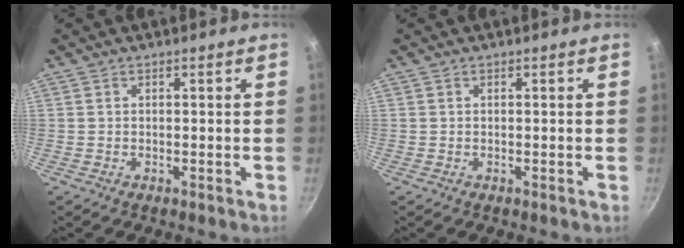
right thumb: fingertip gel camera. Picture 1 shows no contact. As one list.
[{"total": 0.0}]